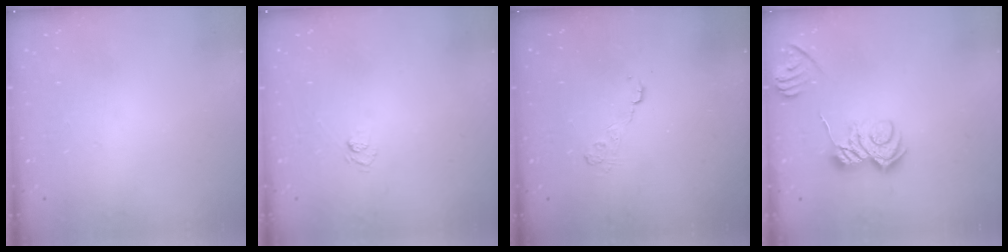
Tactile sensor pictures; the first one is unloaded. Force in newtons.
{"total": 4.5, "press": 4.3, "slide": 1.2}
{"total": 3.6, "press": 3.4, "slide": 1.2}
{"total": 8.0, "press": 8.0, "slide": 0.7}